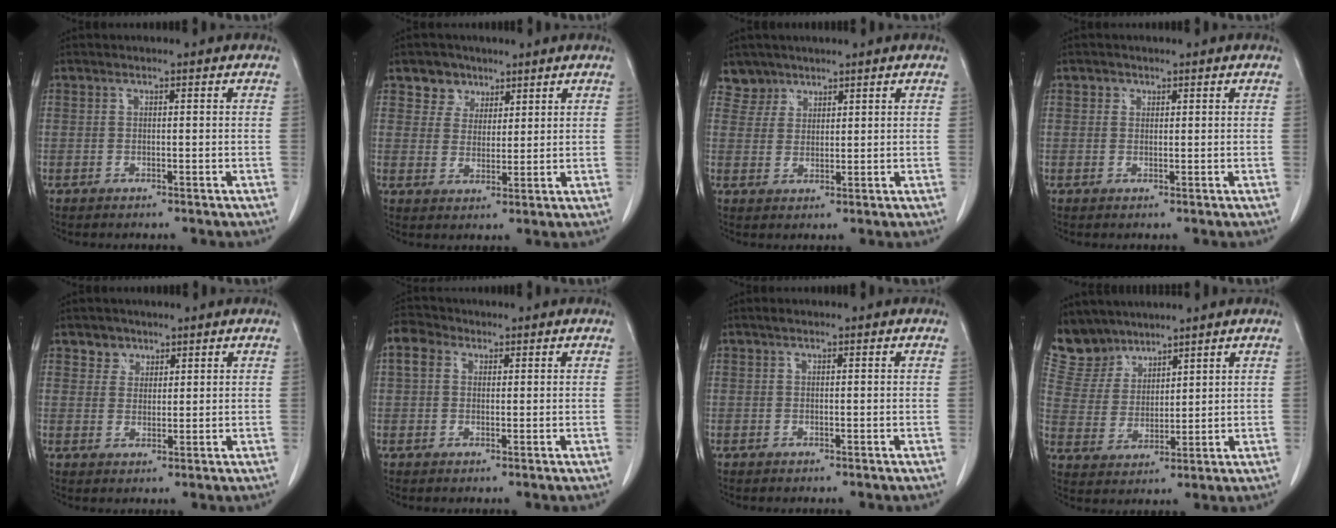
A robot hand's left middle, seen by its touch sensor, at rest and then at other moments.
{"total": 4.5, "force": [2.9, 3.4, 0.4], "torque": [-0.009, 0.006, 0.051]}
{"total": 3.3, "force": [2.6, 1.9, -0.6], "torque": [0.020, 0.003, 0.048]}
{"total": 1.1, "force": [0.6, 0.9, 0.1], "torque": [0.008, -0.002, 0.004]}
{"total": 2.7, "force": [1.9, 2.0, 0.1], "torque": [0.005, 0.000, 0.027]}
{"total": 3.8, "force": [1.5, 3.0, 1.9], "torque": [-0.045, 0.021, 0.028]}
{"total": 0.5, "force": [0.4, 0.2, 0.2], "torque": [-0.009, 0.005, 0.007]}
{"total": 7.4, "force": [6.6, 3.3, 0.3], "torque": [-0.016, 0.007, 0.148]}